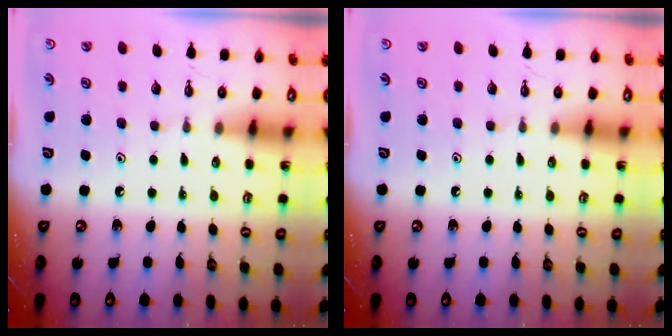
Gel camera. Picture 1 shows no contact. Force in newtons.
{"total": 0.0}